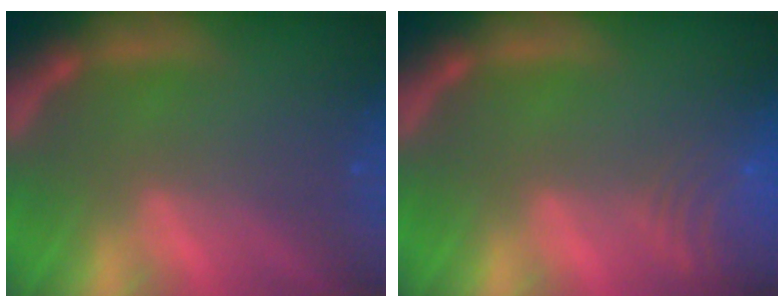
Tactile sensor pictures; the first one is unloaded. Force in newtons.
{"total": 7.5}